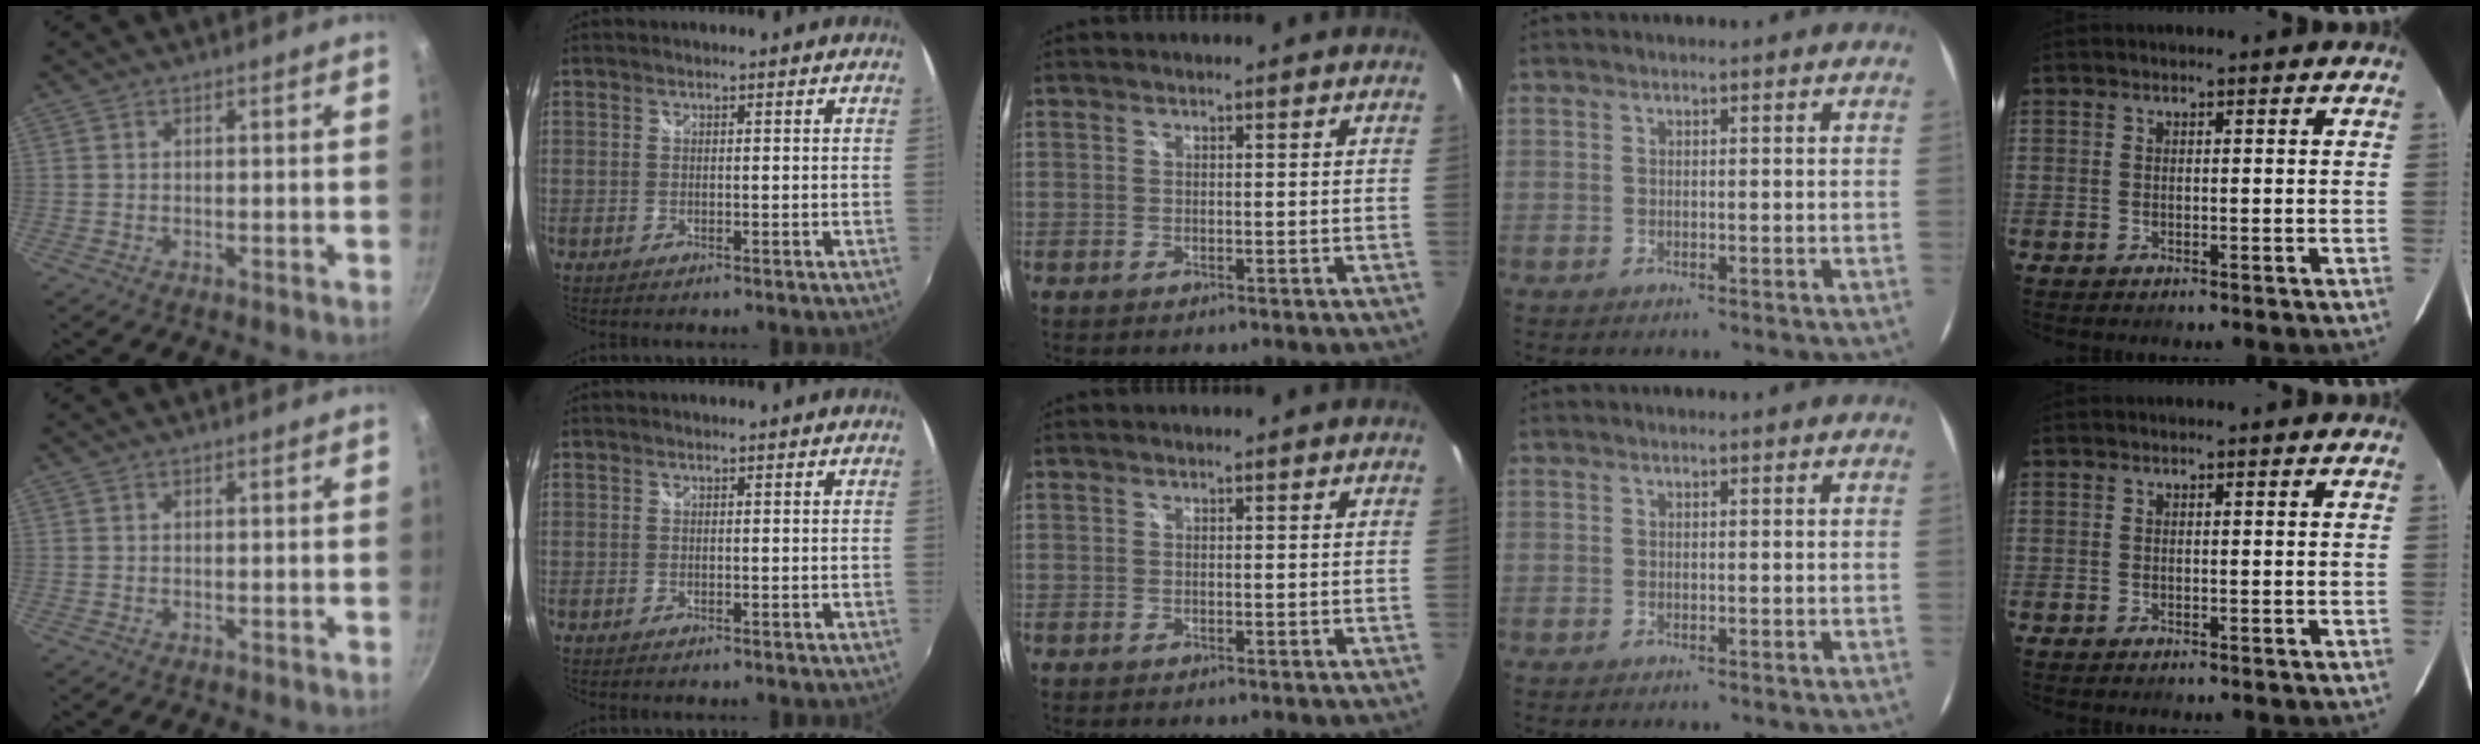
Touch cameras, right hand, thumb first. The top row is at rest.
{}